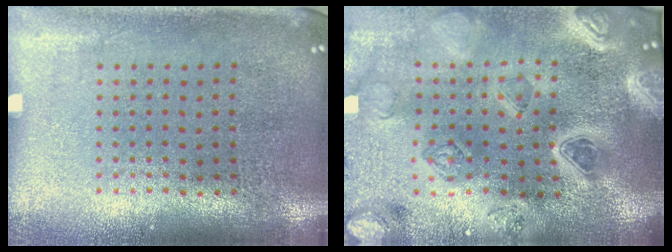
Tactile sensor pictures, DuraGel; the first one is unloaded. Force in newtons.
{"total": 5.1, "press": 4.3, "slide": 2.8}